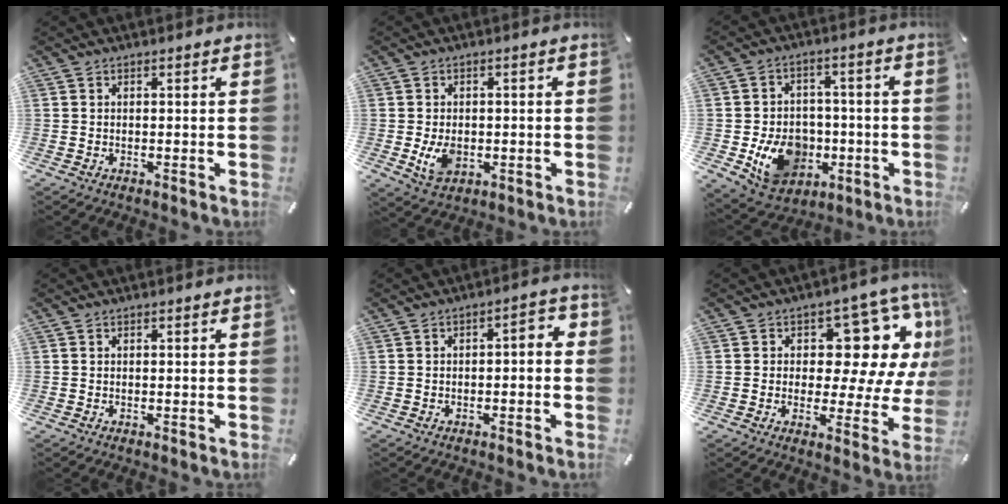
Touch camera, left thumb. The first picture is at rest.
{"total": 5.9, "force": [-1.0, 4.2, 4.0], "torque": [-0.087, -0.005, -0.019]}
{"total": 14.1, "force": [-3.7, 11.5, 7.1], "torque": [-0.131, 0.022, -0.053]}
{"total": 0.0}
{"total": 3.7, "force": [-2.0, 1.7, 2.5], "torque": [-0.042, 0.019, -0.040]}
{"total": 16.6, "force": [6.1, 9.5, 12.2], "torque": [-0.155, -0.047, 0.099]}